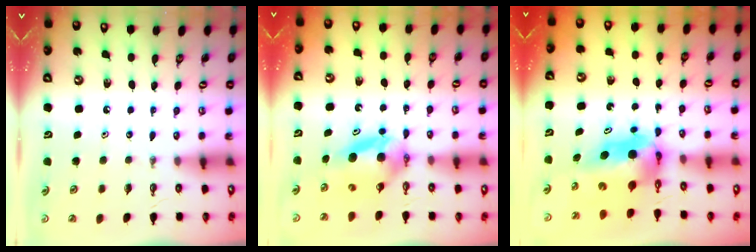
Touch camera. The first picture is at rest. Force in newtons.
{"total": 7.8, "press": 5.4, "slide": 5.7}
{"total": 6.1, "press": 6.1, "slide": 0.4}